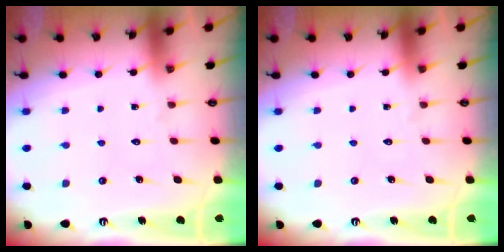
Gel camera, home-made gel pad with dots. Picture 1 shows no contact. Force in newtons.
{"total": 0.0}